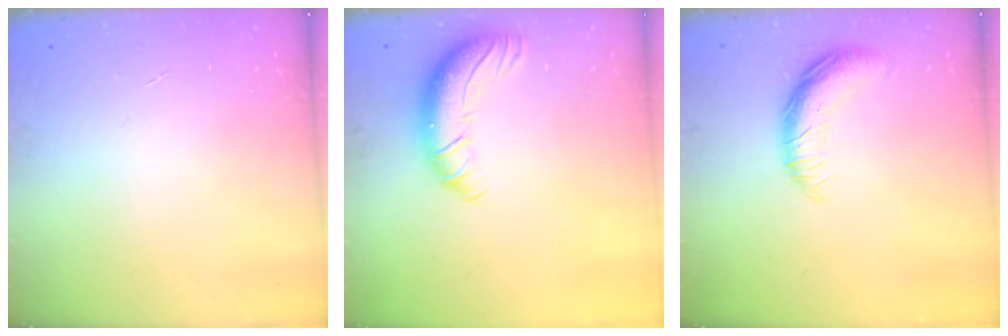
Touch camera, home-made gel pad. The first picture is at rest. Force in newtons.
{"total": 11.8, "press": 11.4, "slide": 3.0}
{"total": 12.8, "press": 12.8, "slide": 0.9}